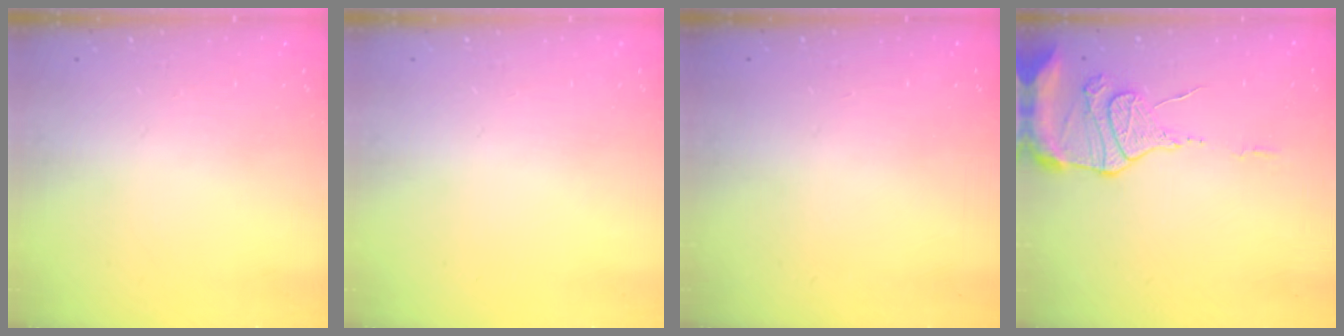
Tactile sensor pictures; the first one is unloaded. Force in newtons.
{"total": 0.0}
{"total": 0.0}
{"total": 12.5, "press": 12.4, "slide": 1.1}